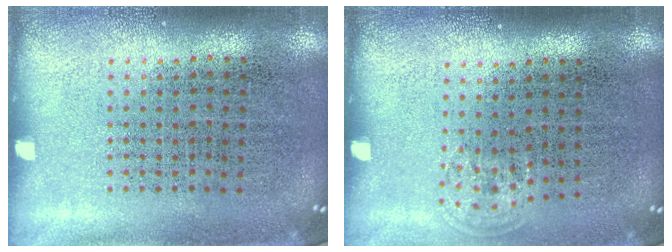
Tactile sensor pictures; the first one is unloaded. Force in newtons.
{"total": 0.8, "press": 0.6, "slide": 0.5}